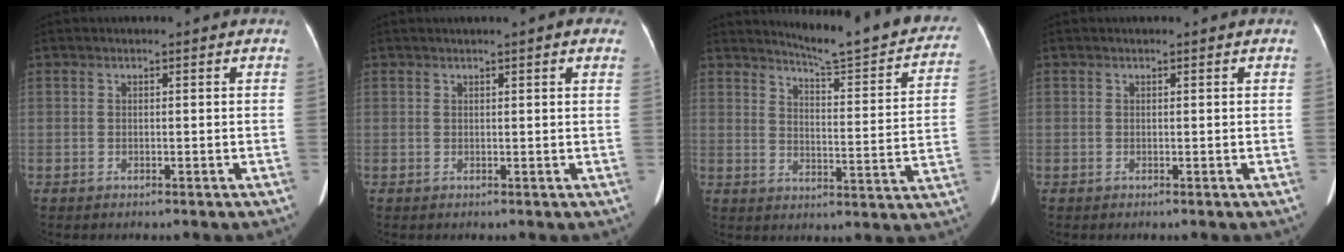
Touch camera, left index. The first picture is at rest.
{"total": 2.6, "force": [1.7, 0.3, 2.0], "torque": [-0.021, 0.017, 0.019]}
{"total": 18.7, "force": [17.1, 1.5, 7.4], "torque": [-0.094, -0.065, 0.205]}
{"total": 0.0}